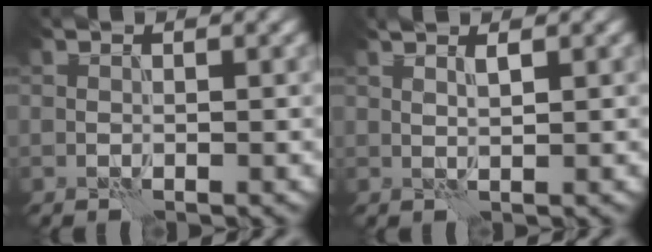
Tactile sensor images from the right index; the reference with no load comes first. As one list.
[{"total": 1.3, "force": [0.8, 0.2, 1.0], "torque": [-0.016, -0.002, 0.015]}]